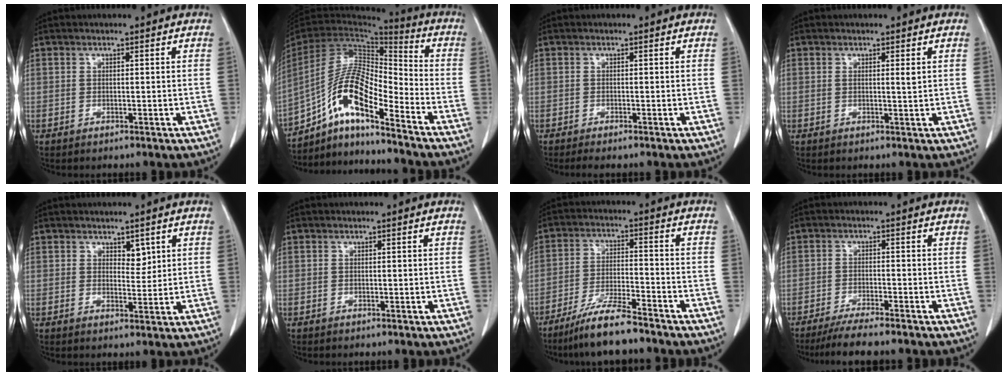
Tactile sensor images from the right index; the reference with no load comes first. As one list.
[{"total": 13.9, "force": [-8.4, 2.9, 10.7], "torque": [-0.208, 0.019, -0.148]}, {"total": 1.7, "force": [-1.4, -0.2, 0.9], "torque": [-0.014, -0.006, -0.020]}, {"total": 1.1, "force": [0.4, -0.1, 1.0], "torque": [-0.018, -0.003, 0.005]}, {"total": 2.3, "force": [1.4, 1.2, 1.4], "torque": [-0.017, -0.006, 0.027]}, {"total": 0.0}, {"total": 8.7, "force": [-7.2, 0.4, 4.9], "torque": [-0.094, -0.024, -0.134]}, {"total": 7.2, "force": [-6.1, -0.1, 3.7], "torque": [-0.054, -0.019, -0.101]}]